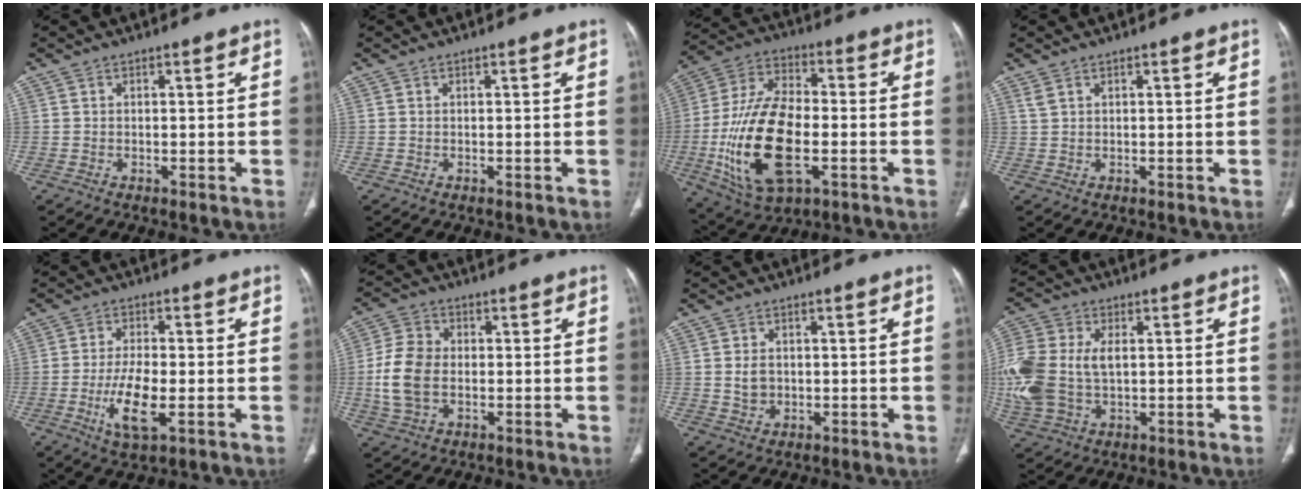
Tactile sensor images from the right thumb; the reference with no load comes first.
{"total": 0.0}
{"total": 21.0, "force": [-4.6, 10.7, 17.5], "torque": [-0.344, 0.014, -0.073]}
{"total": 1.1, "force": [0.9, 0.4, 0.6], "torque": [-0.013, 0.006, 0.023]}
{"total": 8.4, "force": [-2.2, 3.0, 7.5], "torque": [-0.151, -0.001, -0.038]}
{"total": 9.5, "force": [-0.9, 6.6, 6.7], "torque": [-0.140, 0.010, -0.019]}
{"total": 3.1, "force": [0.1, 2.5, 1.8], "torque": [-0.025, -0.001, 0.007]}
{"total": 17.2, "force": [0.7, 11.3, 12.9], "torque": [-0.330, 0.006, 0.022]}